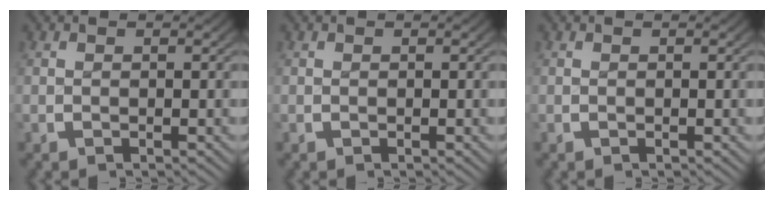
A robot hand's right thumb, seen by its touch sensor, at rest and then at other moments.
{"total": 0.0}
{"total": 0.0}